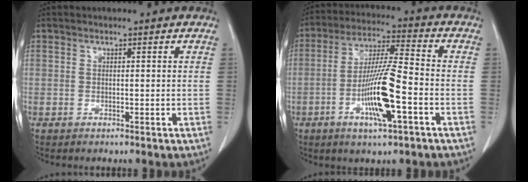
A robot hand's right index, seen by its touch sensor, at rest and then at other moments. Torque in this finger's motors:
{"motor_torque": [1.17, -0.04, 0.36, 0.12]}